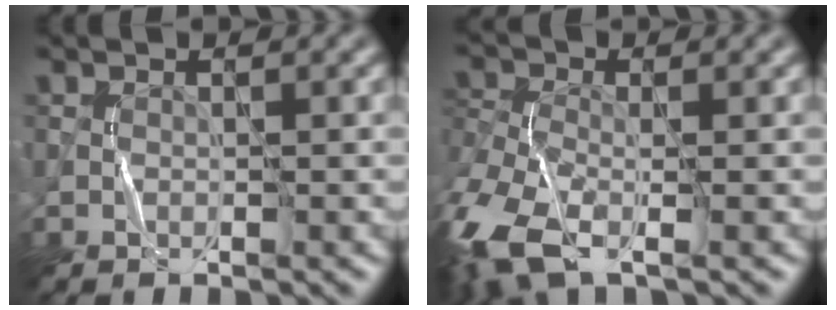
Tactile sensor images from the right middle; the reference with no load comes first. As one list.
[{"total": 8.3, "force": [-4.3, 3.8, 5.9], "torque": [-0.149, -0.024, -0.096]}]